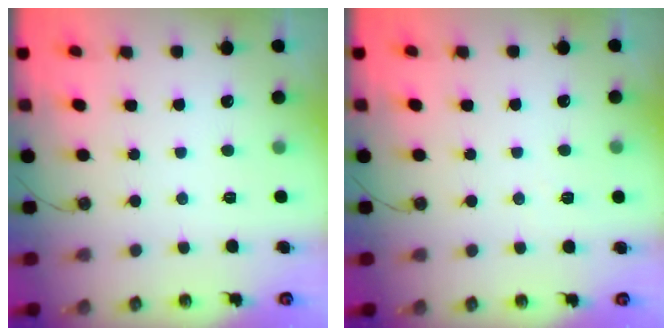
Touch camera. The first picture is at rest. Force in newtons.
{"total": 5.1, "press": 4.0, "slide": 3.2}